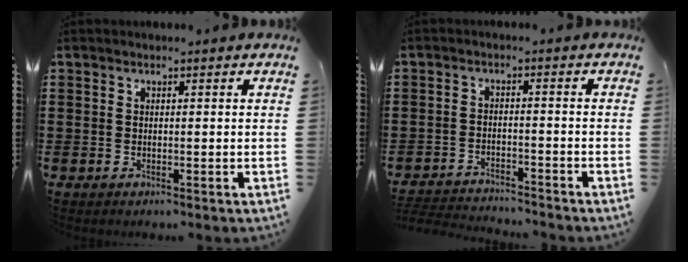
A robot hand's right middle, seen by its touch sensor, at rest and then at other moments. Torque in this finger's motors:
{"motor_torque": [0.13, 0.05, 0.04, 0.00]}